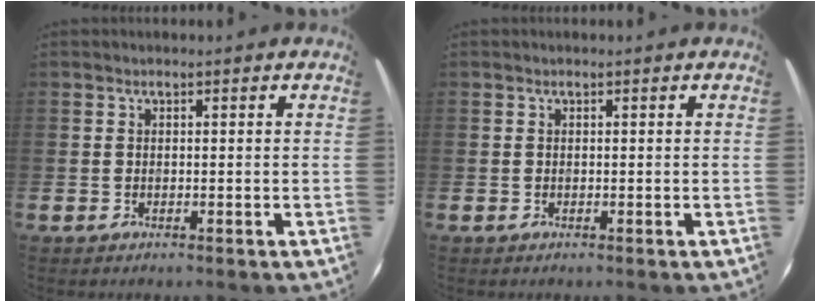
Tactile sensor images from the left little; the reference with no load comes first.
{"total": 0.0}